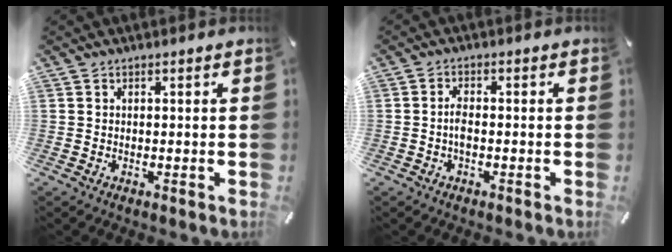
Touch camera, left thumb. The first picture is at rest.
{"total": 2.8, "force": [-0.8, 1.1, 2.5], "torque": [-0.053, 0.003, -0.016]}